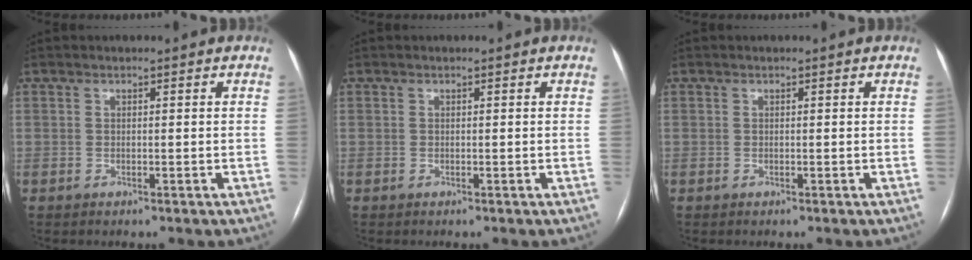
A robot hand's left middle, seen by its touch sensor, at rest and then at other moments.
{"total": 0.0}
{"total": 0.0}